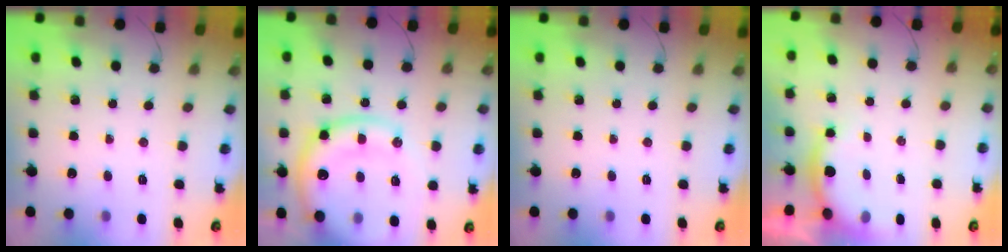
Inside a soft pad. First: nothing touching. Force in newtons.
{"total": 18.3, "press": 18.1, "slide": 2.7}
{"total": 0.0}
{"total": 6.0, "press": 6.0, "slide": 0.1}